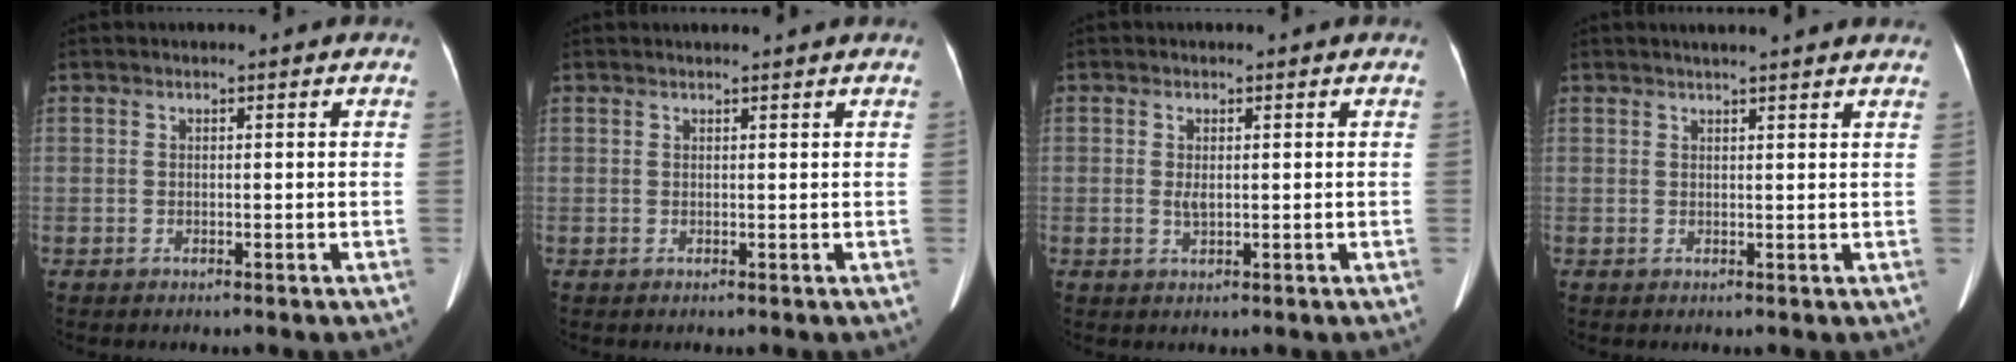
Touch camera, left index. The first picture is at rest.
{"total": 2.1, "force": [2.0, -0.4, 0.6], "torque": [-0.009, 0.012, 0.028]}
{"total": 1.5, "force": [0.3, 0.7, 1.3], "torque": [-0.028, 0.000, 0.012]}
{"total": 7.8, "force": [6.9, 0.5, 3.5], "torque": [-0.047, 0.021, 0.074]}